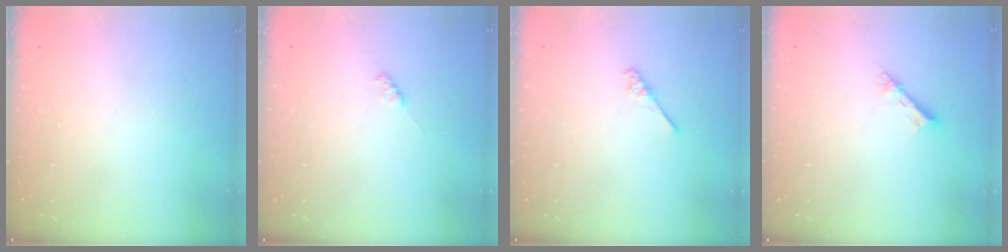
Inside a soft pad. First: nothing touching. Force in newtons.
{"total": 2.2, "press": 2.2, "slide": 0.4}
{"total": 2.6, "press": 2.6, "slide": 0.3}
{"total": 2.6, "press": 2.6, "slide": 0.2}